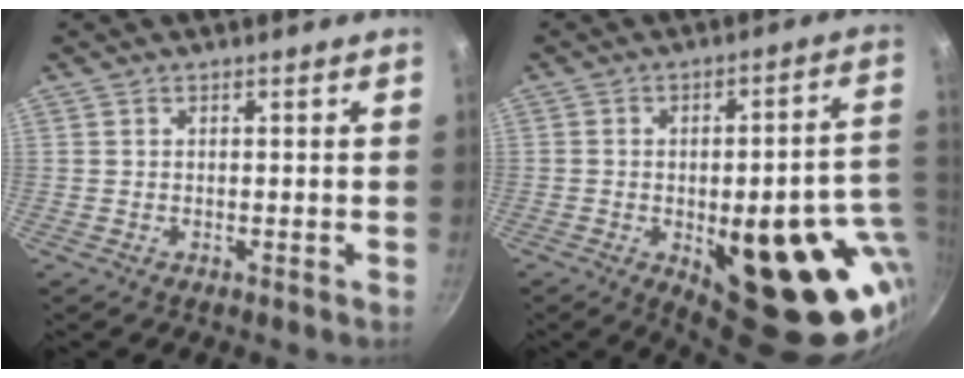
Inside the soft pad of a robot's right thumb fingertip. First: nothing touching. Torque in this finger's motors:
{"motor_torque": [2.55, 2.46, 2.08, -0.69, 0.40]}